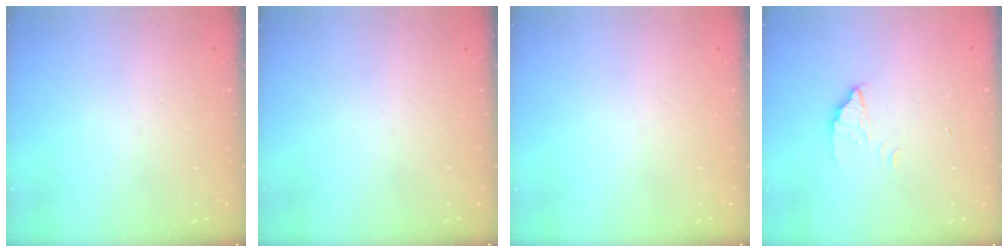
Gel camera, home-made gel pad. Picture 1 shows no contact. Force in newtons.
{"total": 0.0}
{"total": 0.0}
{"total": 1.8, "press": 1.8, "slide": 0.1}